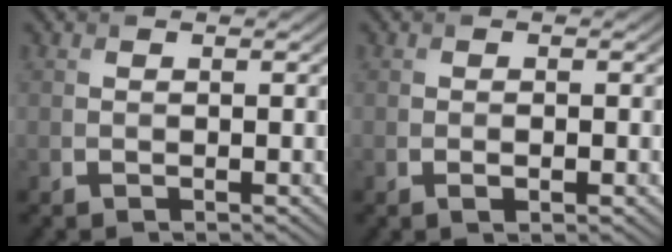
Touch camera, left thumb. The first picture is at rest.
{"total": 1.1, "force": [-0.3, 0.4, 1.0], "torque": [-0.019, -0.002, -0.004]}